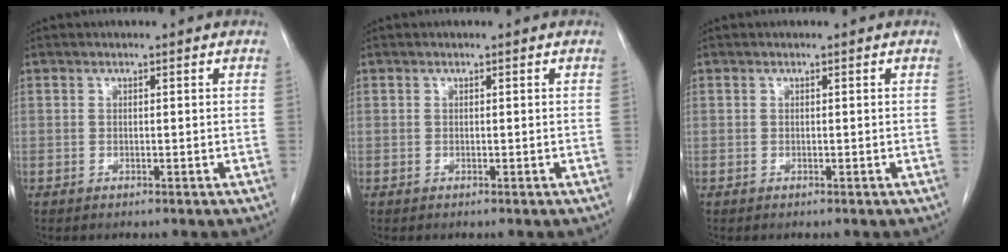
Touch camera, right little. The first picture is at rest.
{"total": 0.0}
{"total": 0.0}